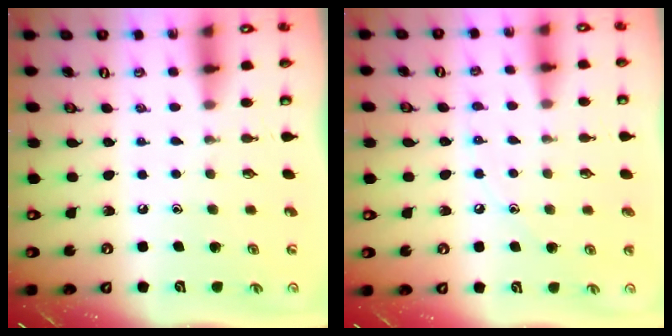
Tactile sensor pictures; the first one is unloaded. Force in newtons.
{"total": 5.4, "press": 5.3, "slide": 0.6}